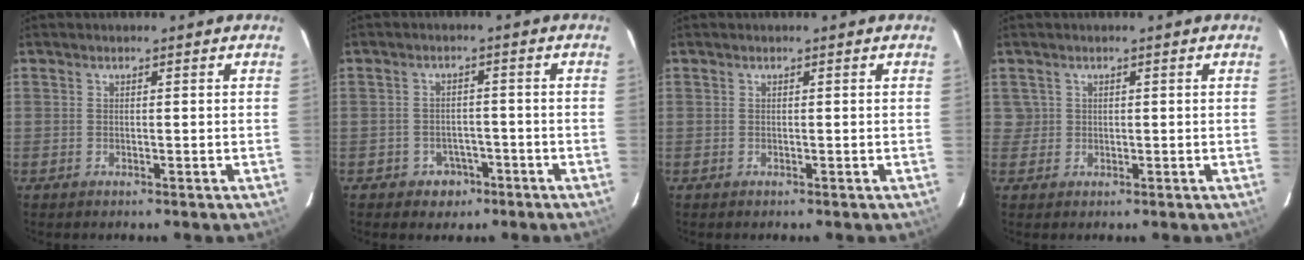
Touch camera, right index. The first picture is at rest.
{"total": 4.6, "force": [-2.6, 3.7, 0.6], "torque": [-0.024, 0.016, -0.027]}
{"total": 0.0}
{"total": 1.8, "force": [0.3, 1.7, -0.3], "torque": [0.015, 0.012, 0.007]}